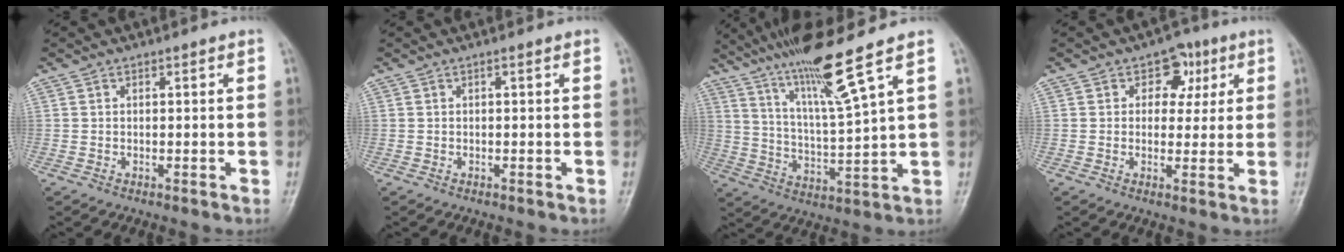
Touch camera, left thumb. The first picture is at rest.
{"total": 0.0}
{"total": 13.5, "force": [9.1, -0.7, 10.0], "torque": [-0.177, -0.050, 0.167]}
{"total": 6.1, "force": [2.3, 4.7, 3.0], "torque": [0.004, -0.002, 0.026]}